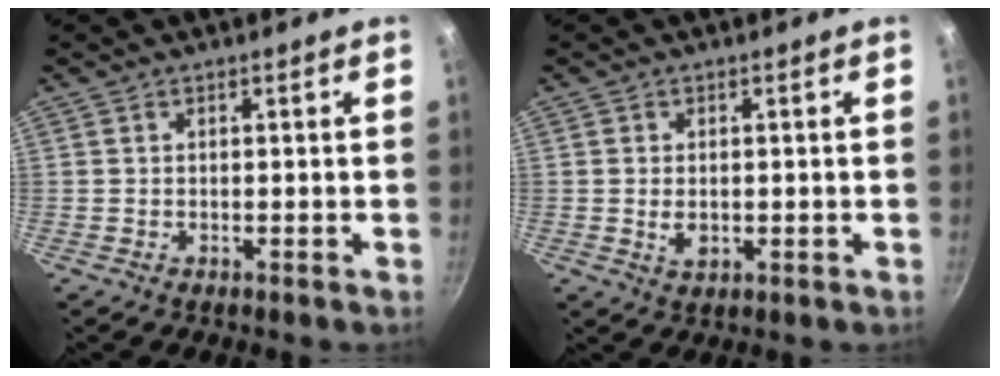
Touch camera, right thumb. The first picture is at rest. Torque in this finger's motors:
{"motor_torque": [-0.26, 0.15, 0.58, 0.02, 0.04]}